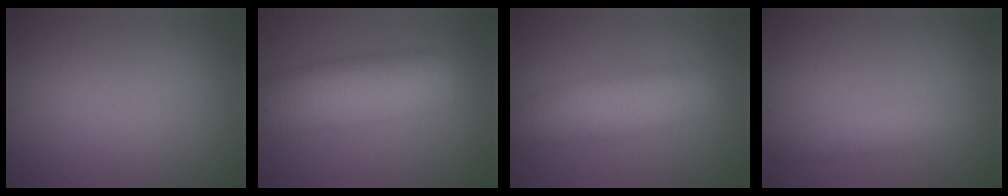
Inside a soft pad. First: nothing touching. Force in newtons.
{"total": 7.5, "press": 7.4, "slide": 0.5}
{"total": 5.5, "press": 5.5, "slide": 0.1}
{"total": 1.7, "press": 1.7, "slide": 0.1}